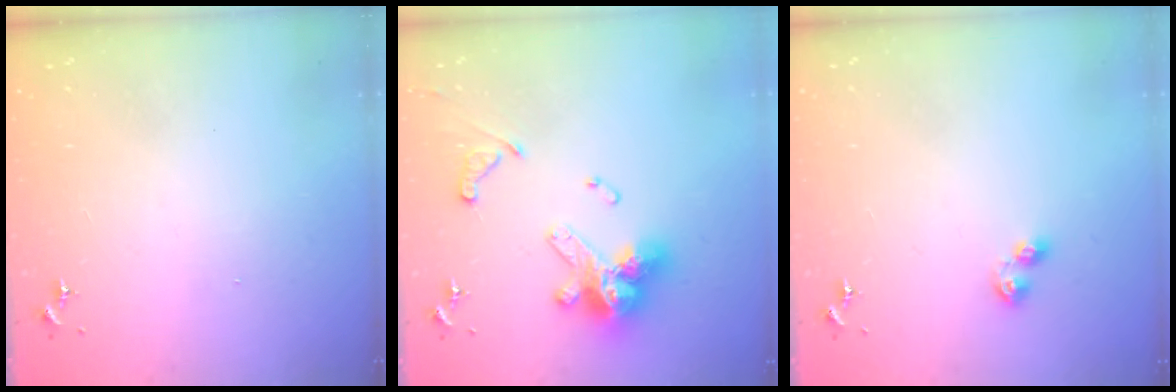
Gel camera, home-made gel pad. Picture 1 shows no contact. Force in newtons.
{"total": 16.0, "press": 15.9, "slide": 1.7}
{"total": 4.4, "press": 4.4, "slide": 0.6}